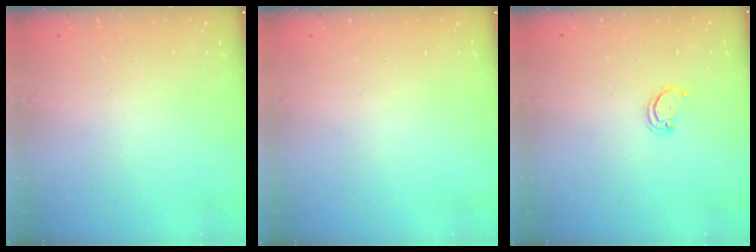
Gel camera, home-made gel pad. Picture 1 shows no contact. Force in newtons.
{"total": 0.0}
{"total": 1.9, "press": 1.9, "slide": 0.2}